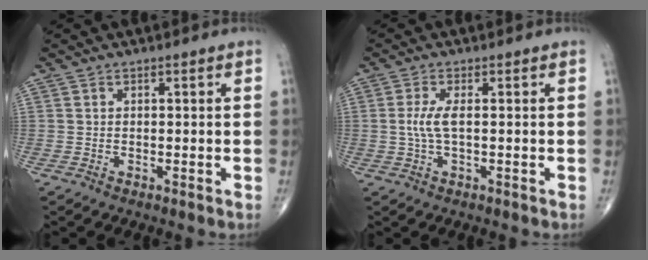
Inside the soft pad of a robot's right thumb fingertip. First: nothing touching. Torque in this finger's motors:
{"motor_torque": [-0.53, 0.43, 0.53, -0.01, 0.03]}